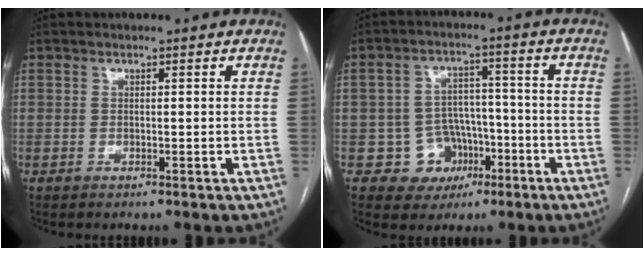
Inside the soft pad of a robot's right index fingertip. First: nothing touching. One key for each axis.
{"total": 7.1, "fx": -2.8, "fy": 6.5, "fz": 0.8, "tx": 0.005, "ty": 0.020, "tz": -0.034}